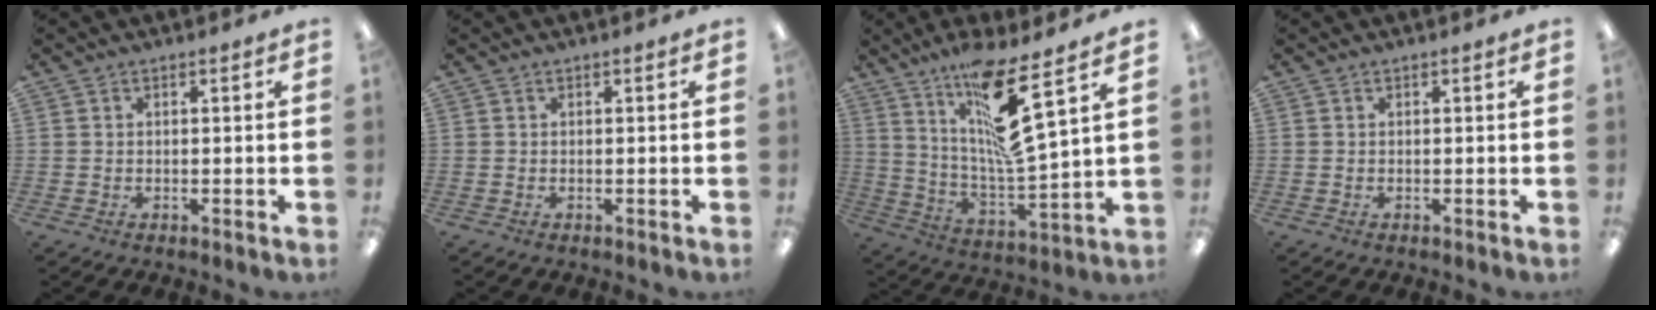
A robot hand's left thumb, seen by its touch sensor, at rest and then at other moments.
{"total": 0.0}
{"total": 17.2, "force": [10.5, 2.8, 13.3], "torque": [-0.253, -0.055, 0.164]}
{"total": 0.0}